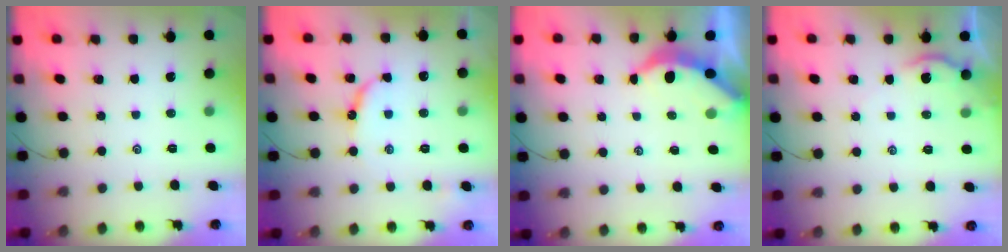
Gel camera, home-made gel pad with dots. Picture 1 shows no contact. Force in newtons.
{"total": 7.9, "press": 7.8, "slide": 0.7}
{"total": 3.6, "press": 3.6, "slide": 0.4}
{"total": 2.3, "press": 2.2, "slide": 0.4}